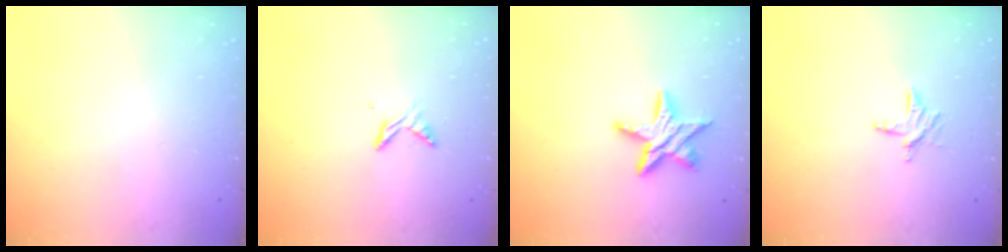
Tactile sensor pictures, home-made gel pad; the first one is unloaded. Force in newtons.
{"total": 6.1, "press": 6.1, "slide": 0.8}
{"total": 12.9, "press": 12.9, "slide": 0.7}
{"total": 4.8, "press": 4.8, "slide": 0.4}